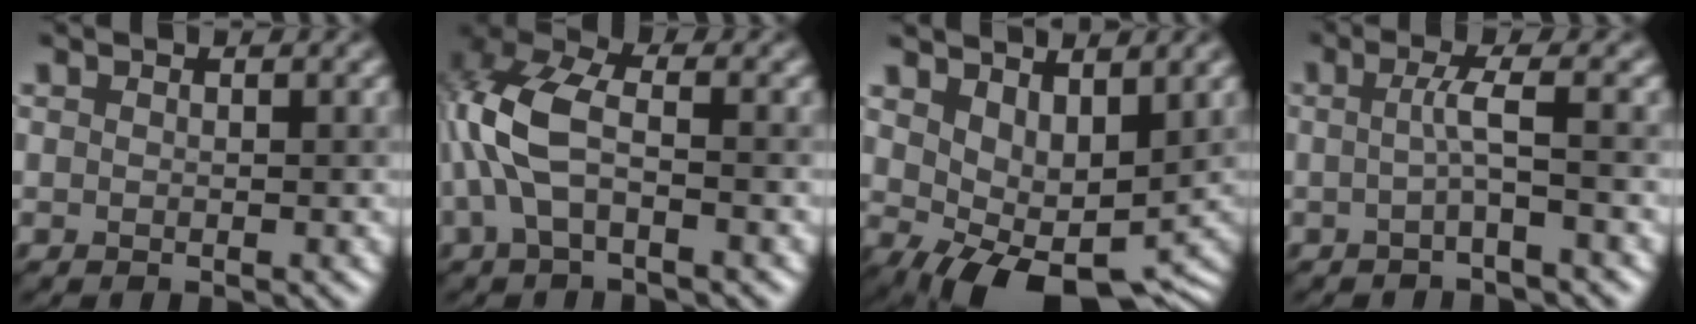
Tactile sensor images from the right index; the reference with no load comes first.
{"total": 5.3, "force": [-0.7, 2.5, 4.6], "torque": [-0.120, 0.017, -0.018]}
{"total": 7.4, "force": [0.9, 4.8, 5.6], "torque": [-0.071, -0.029, 0.045]}
{"total": 1.9, "force": [-0.3, 0.2, 1.9], "torque": [-0.044, -0.004, -0.008]}